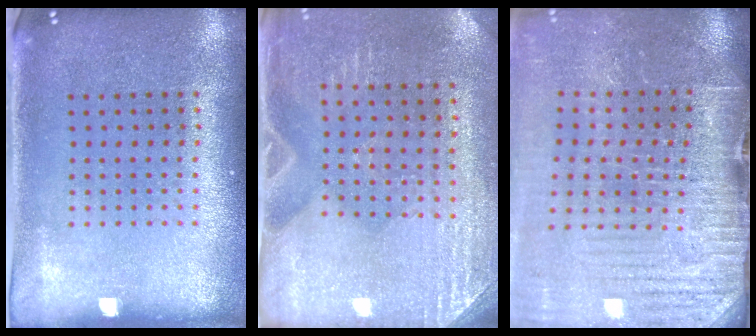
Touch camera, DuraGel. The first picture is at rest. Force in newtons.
{"total": 2.8, "press": 2.6, "slide": 1.0}
{"total": 4.1, "press": 3.9, "slide": 1.3}